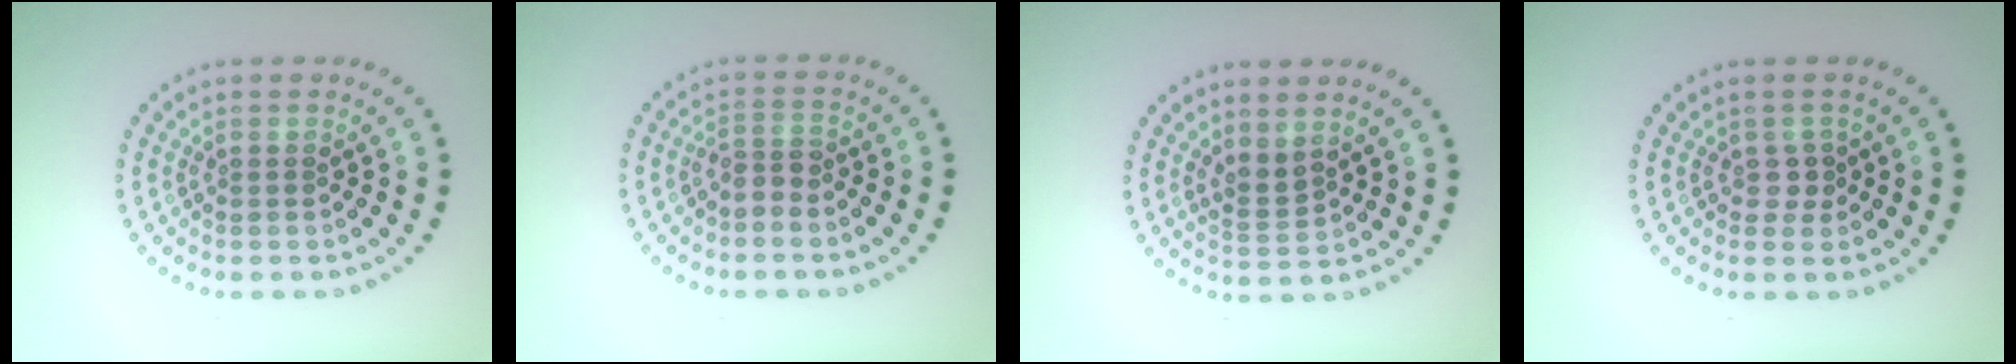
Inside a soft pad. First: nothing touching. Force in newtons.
{"total": 1.9, "press": 1.4, "slide": 1.2}
{"total": 1.8, "press": 1.3, "slide": 1.2}
{"total": 1.1, "press": 0.9, "slide": 0.6}